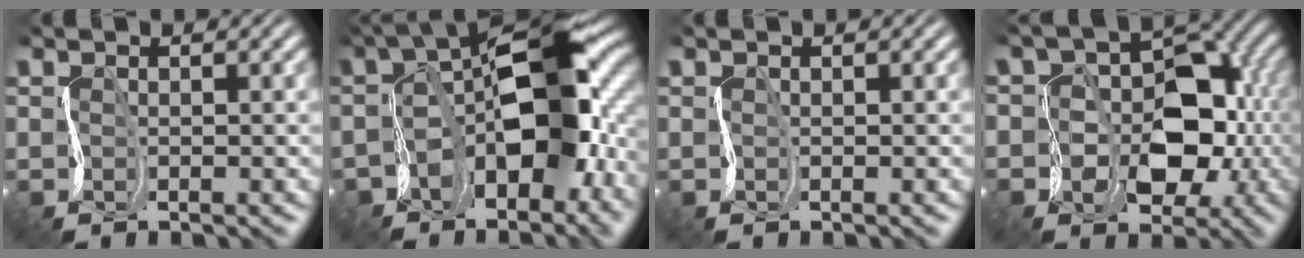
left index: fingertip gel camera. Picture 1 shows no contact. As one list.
[{"total": 11.8, "force": [-1.2, 5.7, 10.3], "torque": [-0.150, 0.016, -0.029]}, {"total": 0.0}, {"total": 7.9, "force": [-1.4, 5.6, 5.3], "torque": [-0.073, 0.001, -0.015]}]